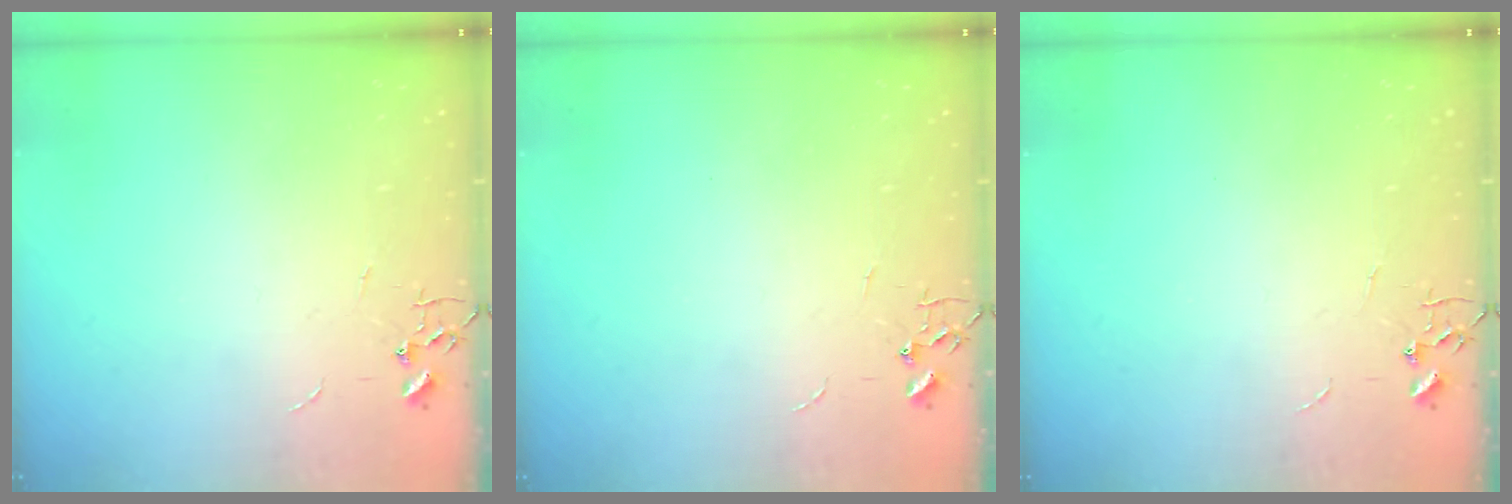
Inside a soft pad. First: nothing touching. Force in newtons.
{"total": 0.0}
{"total": 0.0}